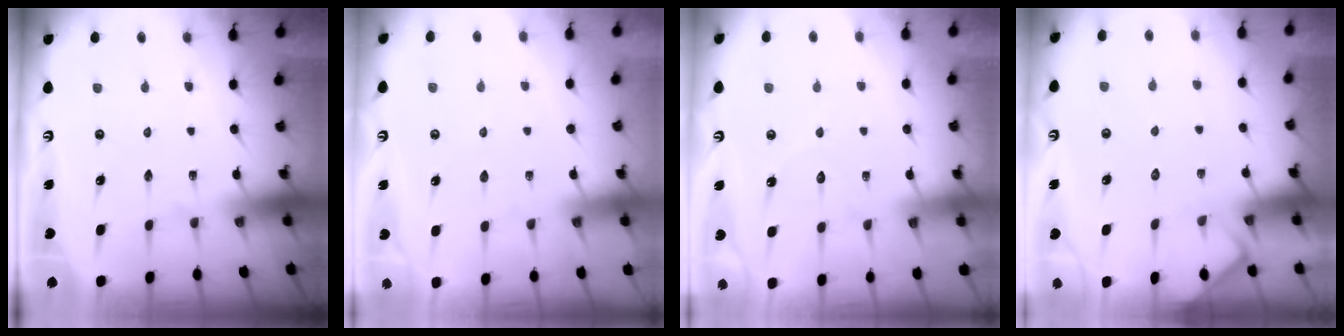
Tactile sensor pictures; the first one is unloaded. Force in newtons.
{"total": 3.7, "press": 3.6, "slide": 0.6}
{"total": 5.7, "press": 5.7, "slide": 0.7}
{"total": 4.3, "press": 4.2, "slide": 0.5}